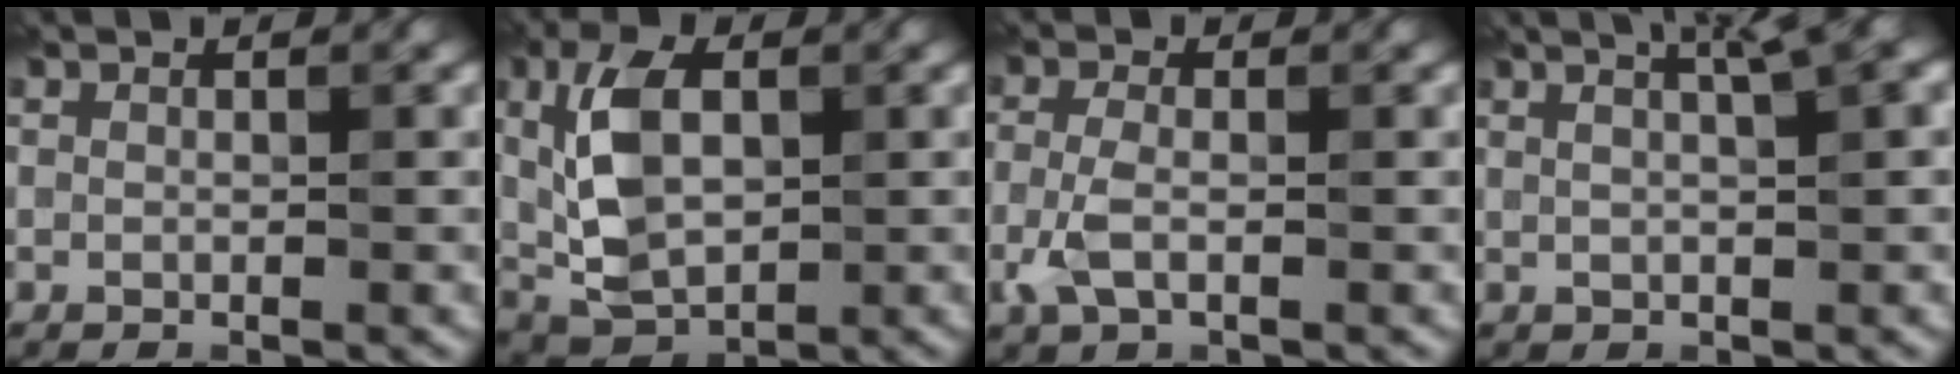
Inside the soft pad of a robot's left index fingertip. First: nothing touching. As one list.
[{"total": 6.7, "force": [0.9, 3.9, 5.4], "torque": [-0.118, 0.007, 0.018]}, {"total": 2.4, "force": [-0.7, 1.1, 2.0], "torque": [-0.054, -0.001, -0.019]}, {"total": 4.3, "force": [2.4, 0.8, 3.5], "torque": [-0.044, 0.019, 0.023]}]